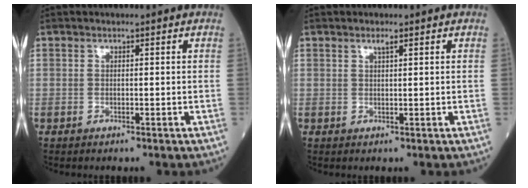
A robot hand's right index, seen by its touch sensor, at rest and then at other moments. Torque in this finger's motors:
{"motor_torque": [0.22, 0.09, 0.07, 0.03]}